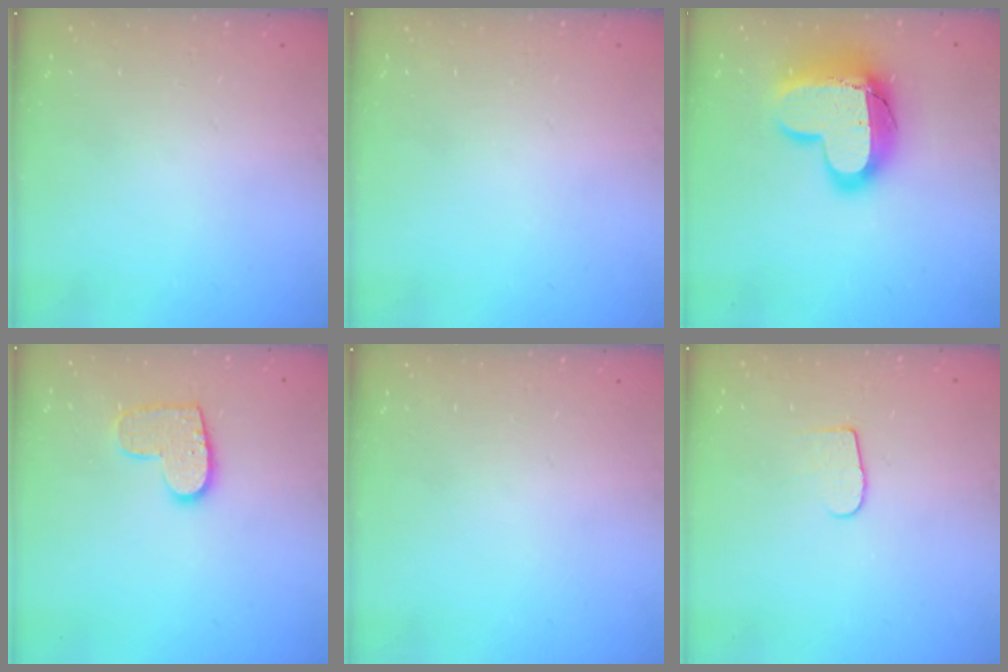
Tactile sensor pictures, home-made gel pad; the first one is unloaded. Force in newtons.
{"total": 0.0}
{"total": 18.5, "press": 18.5, "slide": 1.2}
{"total": 10.2, "press": 10.1, "slide": 0.5}
{"total": 0.0}
{"total": 5.8, "press": 5.8, "slide": 0.5}